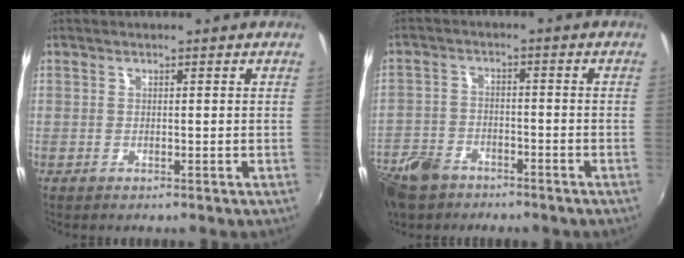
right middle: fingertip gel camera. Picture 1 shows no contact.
{"total": 11.9, "force": [-8.0, 7.3, 4.9], "torque": [-0.144, -0.001, -0.145]}